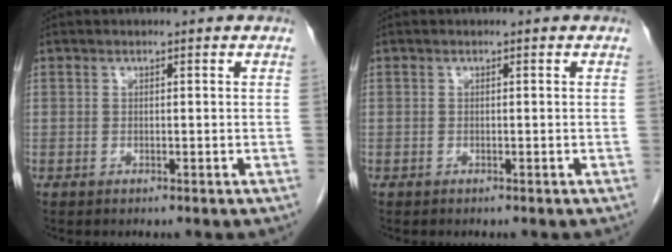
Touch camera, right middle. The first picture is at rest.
{"total": 0.0}